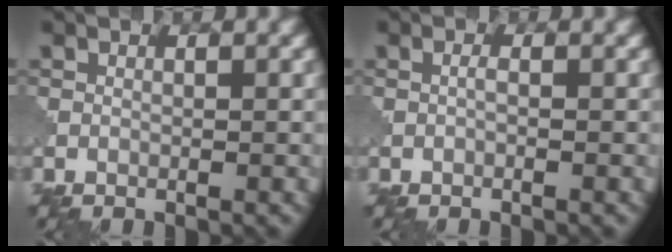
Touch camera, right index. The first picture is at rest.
{"total": 0.6, "force": [-0.3, 0.1, 0.5], "torque": [-0.012, -0.001, -0.004]}